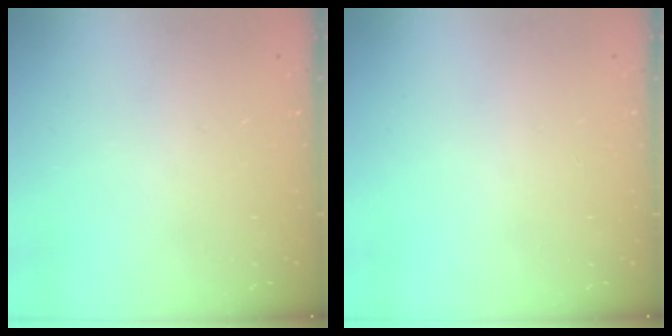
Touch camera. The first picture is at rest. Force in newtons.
{"total": 0.0}